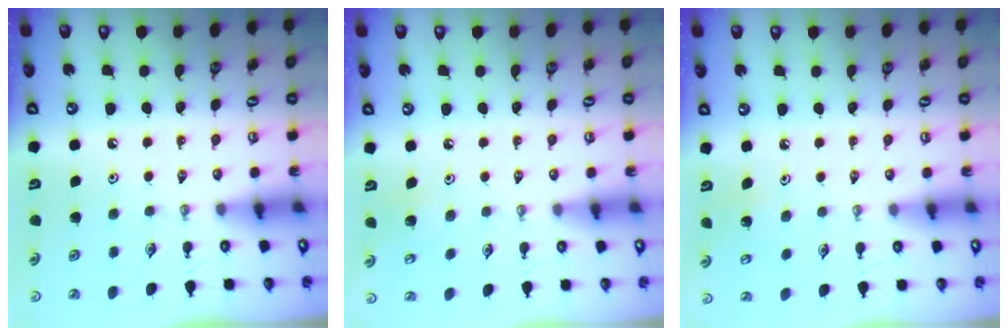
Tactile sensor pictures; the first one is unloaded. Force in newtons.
{"total": 6.0, "press": 6.0, "slide": 0.5}
{"total": 3.4, "press": 3.4, "slide": 0.4}